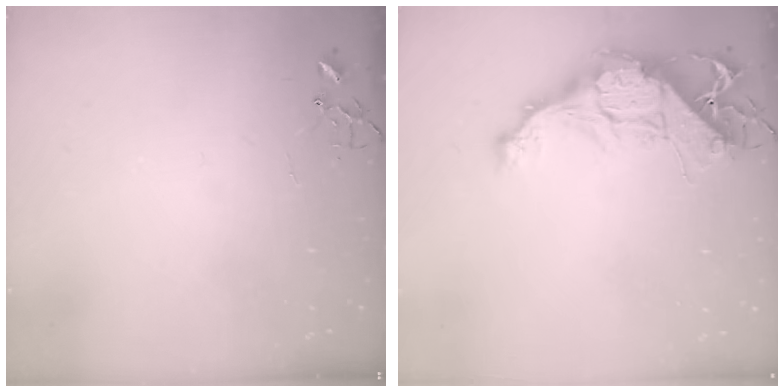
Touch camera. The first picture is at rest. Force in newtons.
{"total": 13.4, "press": 13.4, "slide": 1.1}